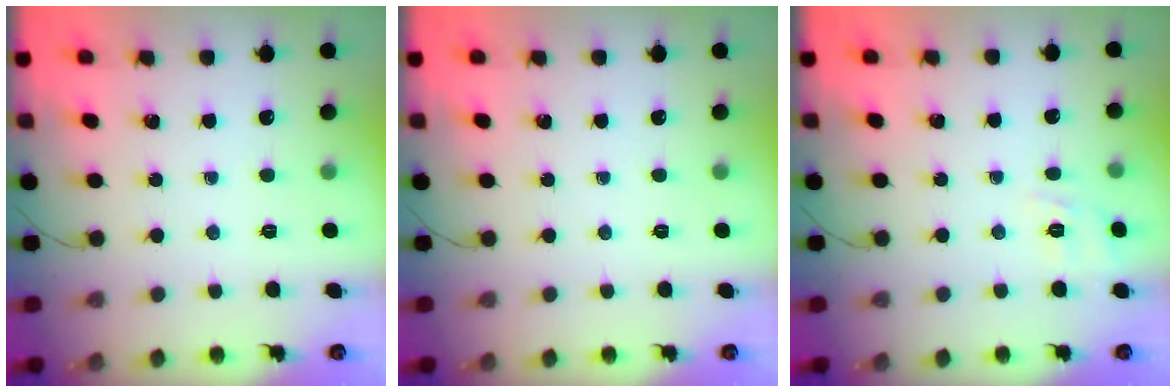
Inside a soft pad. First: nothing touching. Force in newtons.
{"total": 0.0}
{"total": 2.2, "press": 1.2, "slide": 1.8}